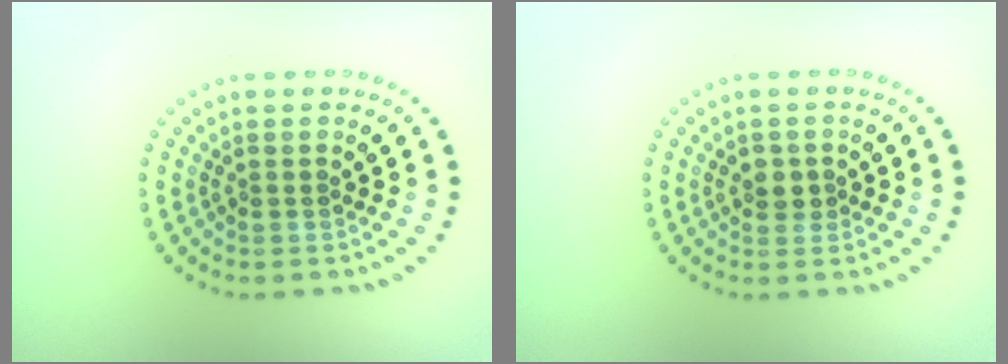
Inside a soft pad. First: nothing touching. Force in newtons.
{"total": 1.6, "press": 1.5, "slide": 0.5}